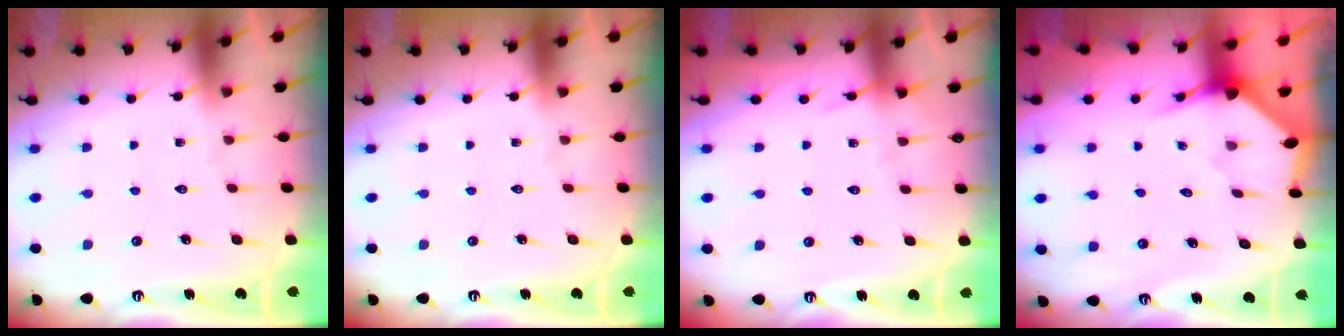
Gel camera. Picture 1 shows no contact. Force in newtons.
{"total": 0.0}
{"total": 4.4, "press": 4.4, "slide": 0.5}
{"total": 2.9, "press": 2.9, "slide": 0.3}